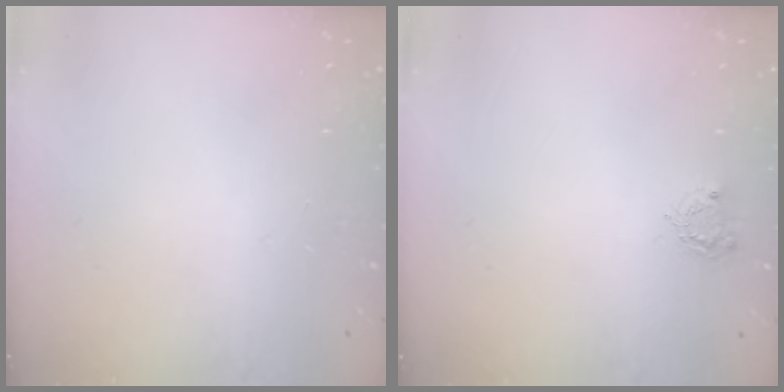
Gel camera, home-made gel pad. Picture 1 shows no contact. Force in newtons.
{"total": 4.8, "press": 4.8, "slide": 0.2}